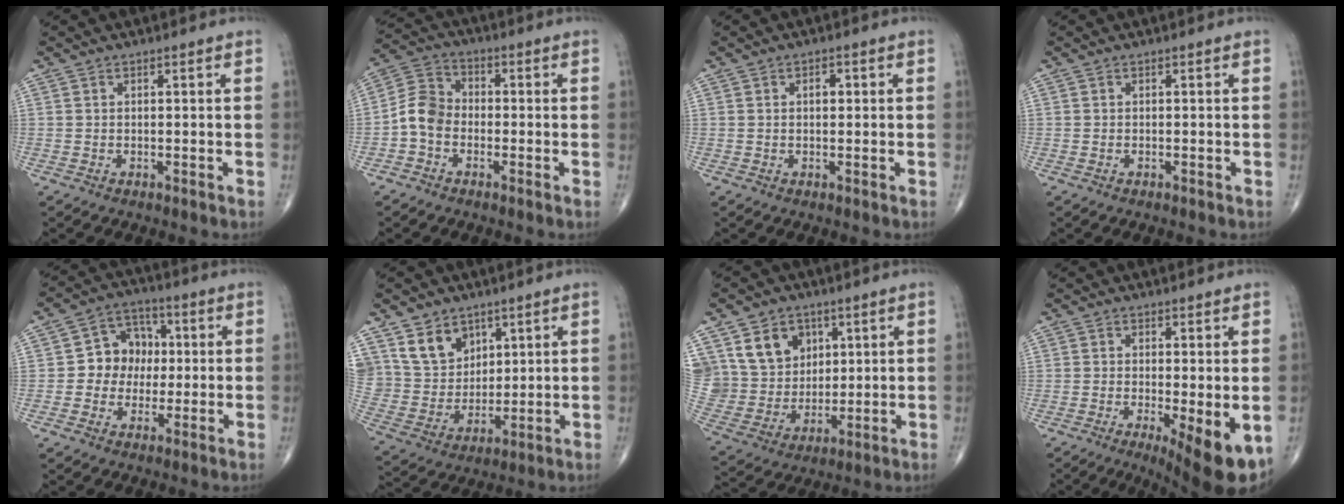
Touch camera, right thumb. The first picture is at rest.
{"total": 6.6, "force": [-1.9, 5.1, 3.8], "torque": [-0.060, 0.026, -0.052]}
{"total": 1.9, "force": [0.4, 1.1, 1.5], "torque": [-0.020, 0.004, 0.005]}
{"total": 0.0}
{"total": 8.8, "force": [0.1, 7.6, 4.5], "torque": [-0.027, 0.021, -0.009]}
{"total": 11.3, "force": [6.7, 8.2, 4.0], "torque": [-0.043, -0.040, 0.140]}
{"total": 15.4, "force": [6.7, 12.2, 6.6], "torque": [-0.094, -0.013, 0.141]}
{"total": 9.9, "force": [-3.2, 2.6, 9.0], "torque": [-0.125, -0.022, -0.045]}